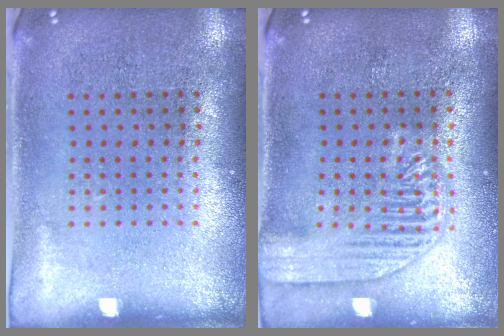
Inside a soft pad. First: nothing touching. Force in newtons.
{"total": 3.1, "press": 3.1, "slide": 0.5}